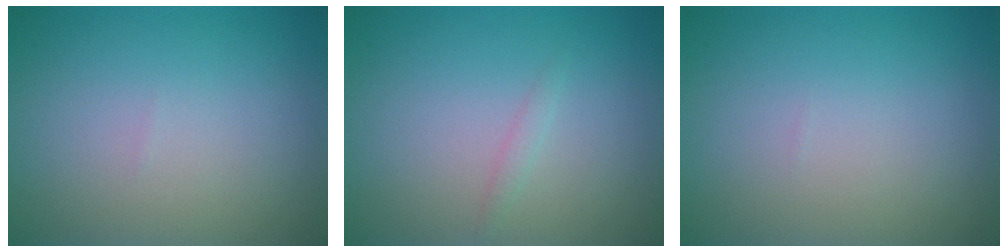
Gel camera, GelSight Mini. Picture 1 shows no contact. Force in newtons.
{"total": 0.7, "press": 0.7, "slide": 0.0}
{"total": 0.0}